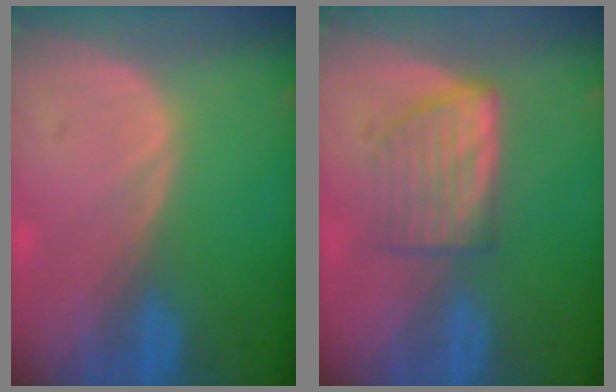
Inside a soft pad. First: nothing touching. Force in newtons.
{"total": 5.9, "press": 5.4, "slide": 2.4}